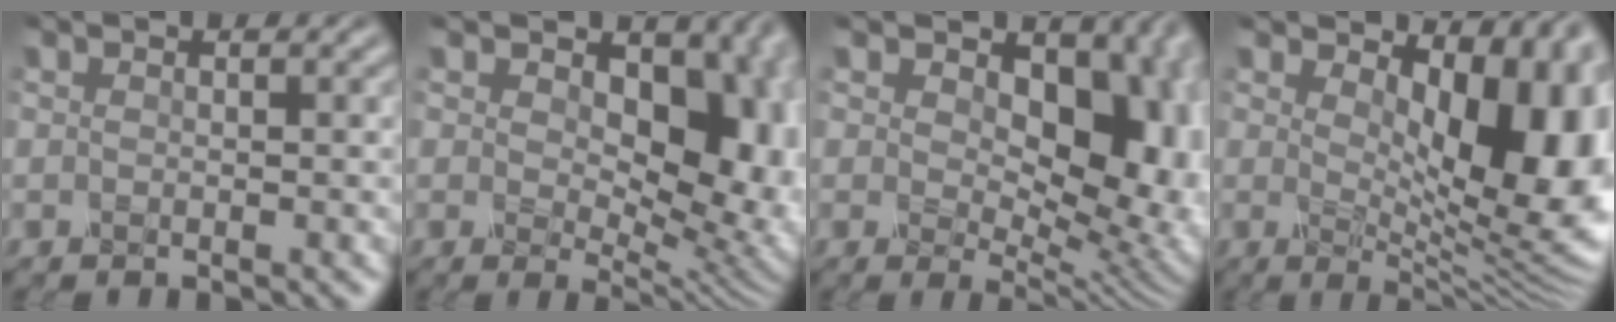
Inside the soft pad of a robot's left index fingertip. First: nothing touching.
{"total": 13.0, "force": [2.5, 8.0, 10.0], "torque": [-0.120, -0.009, 0.040]}
{"total": 14.8, "force": [3.0, 9.3, 11.1], "torque": [-0.115, -0.004, 0.053]}
{"total": 11.4, "force": [2.6, 5.5, 9.7], "torque": [-0.131, -0.010, 0.045]}